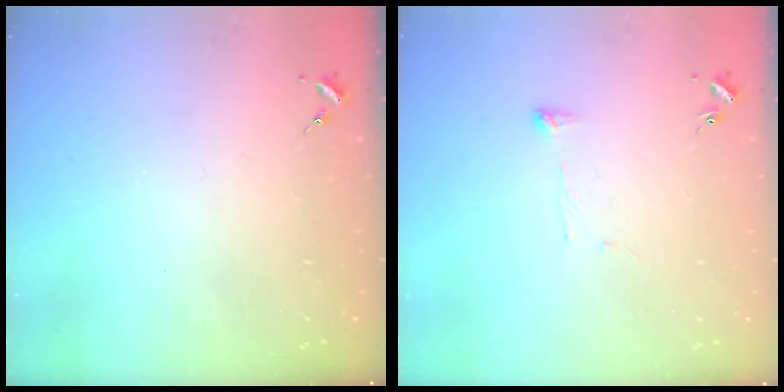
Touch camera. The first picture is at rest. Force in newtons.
{"total": 3.8, "press": 3.8, "slide": 0.6}